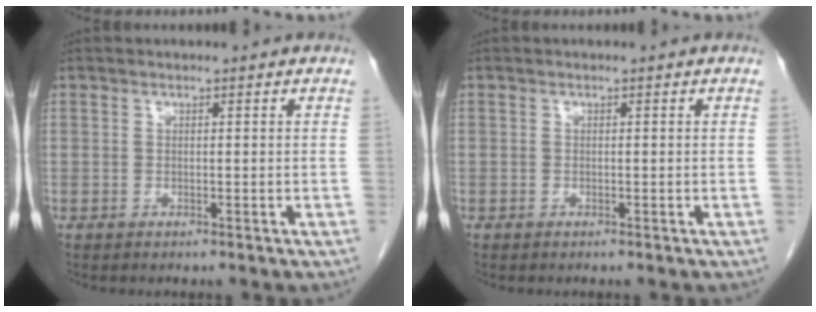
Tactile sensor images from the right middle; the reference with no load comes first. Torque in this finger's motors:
{"motor_torque": [1.07, -1.07, 0.02, -0.13]}